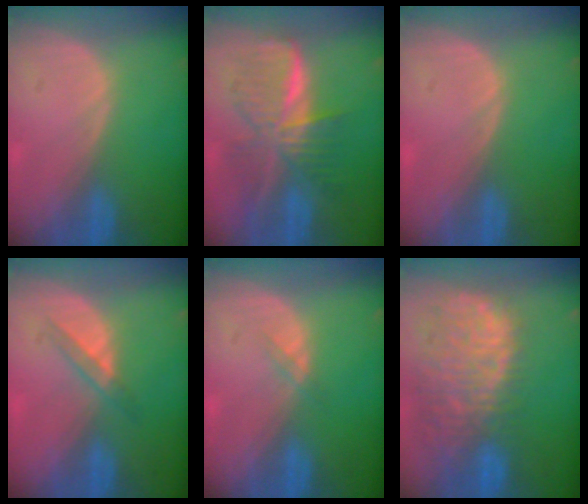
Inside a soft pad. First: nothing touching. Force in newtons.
{"total": 8.9, "press": 8.9, "slide": 0.6}
{"total": 0.0}
{"total": 2.6, "press": 2.4, "slide": 1.0}
{"total": 1.0, "press": 1.0, "slide": 0.2}
{"total": 13.8, "press": 11.3, "slide": 7.9}